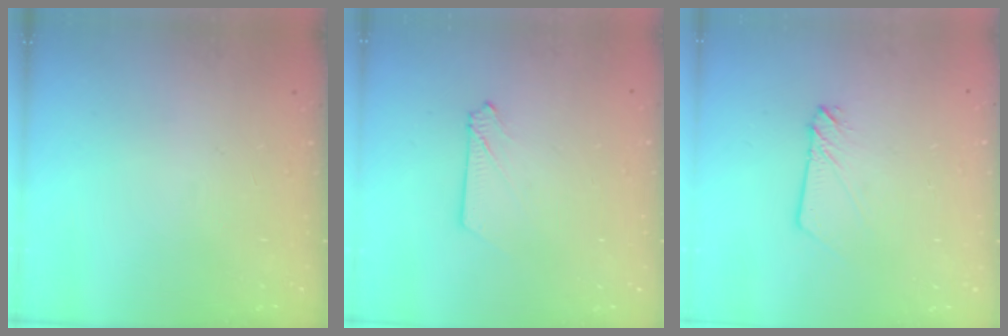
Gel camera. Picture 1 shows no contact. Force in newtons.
{"total": 2.6, "press": 2.6, "slide": 0.3}
{"total": 2.9, "press": 2.9, "slide": 0.4}